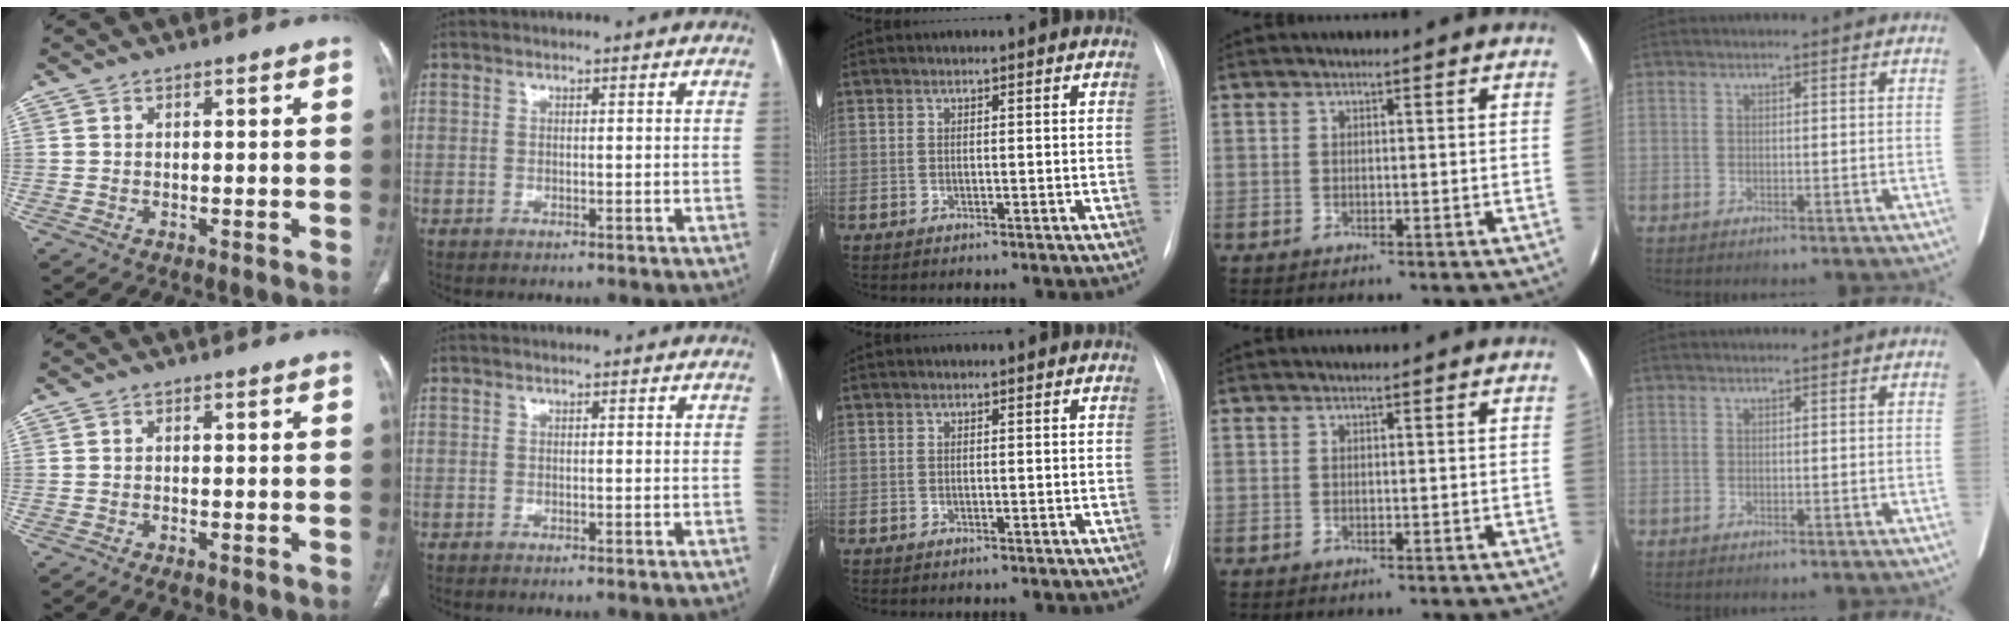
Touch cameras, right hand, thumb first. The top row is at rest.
{"thumb": {"total": 2.7, "force": [-2.4, 1.0, 0.8], "torque": [-0.018, 0.011, -0.037]}}